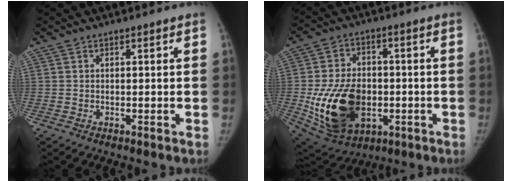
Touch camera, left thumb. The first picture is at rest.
{"total": 19.5, "force": [-3.5, 13.5, 13.7], "torque": [-0.222, 0.000, -0.034]}